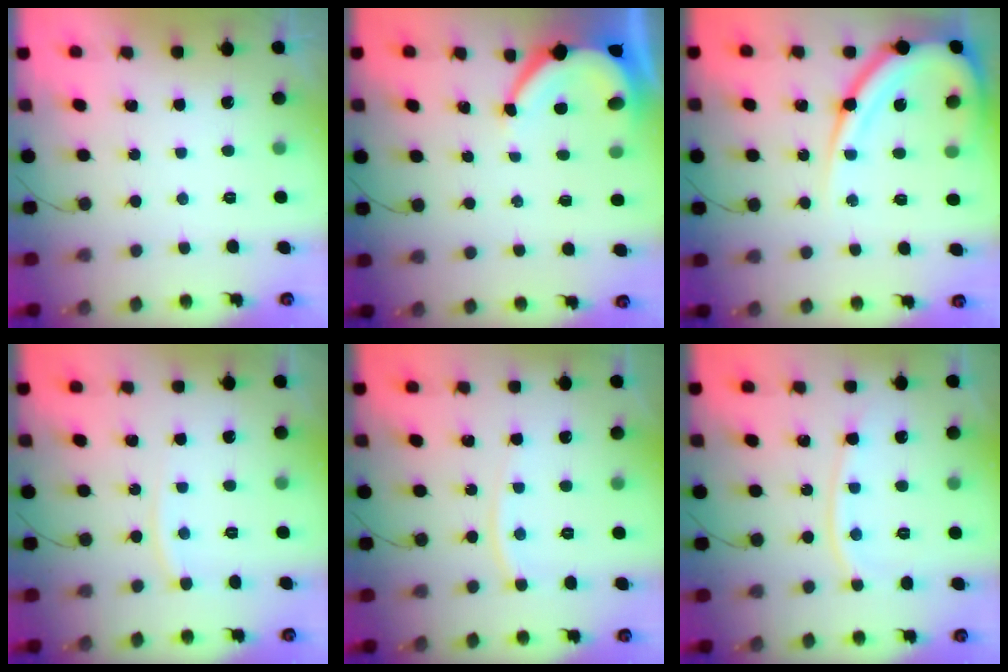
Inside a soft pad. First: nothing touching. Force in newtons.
{"total": 5.6, "press": 5.6, "slide": 0.5}
{"total": 15.5, "press": 15.4, "slide": 1.2}
{"total": 5.3, "press": 5.3, "slide": 0.6}
{"total": 6.2, "press": 6.2, "slide": 0.8}
{"total": 8.9, "press": 8.9, "slide": 1.0}